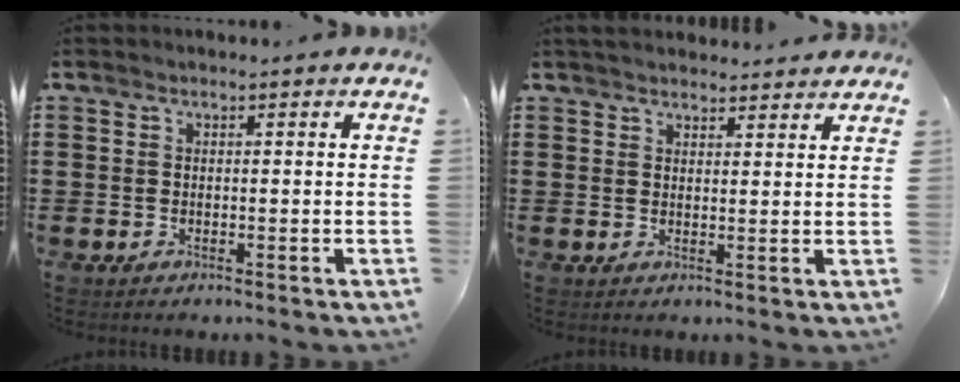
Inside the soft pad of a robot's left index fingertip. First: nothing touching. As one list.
[{"total": 2.5, "force": [2.4, 0.5, 0.3], "torque": [-0.012, 0.000, 0.047]}]